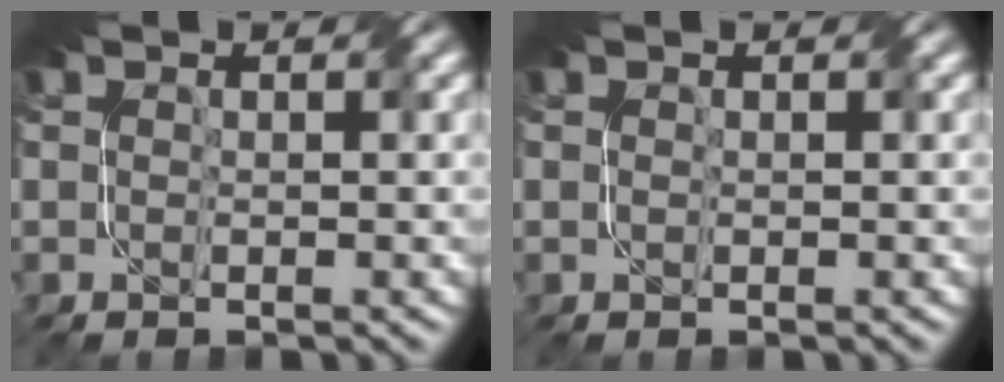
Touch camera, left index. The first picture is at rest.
{"total": 0.0}